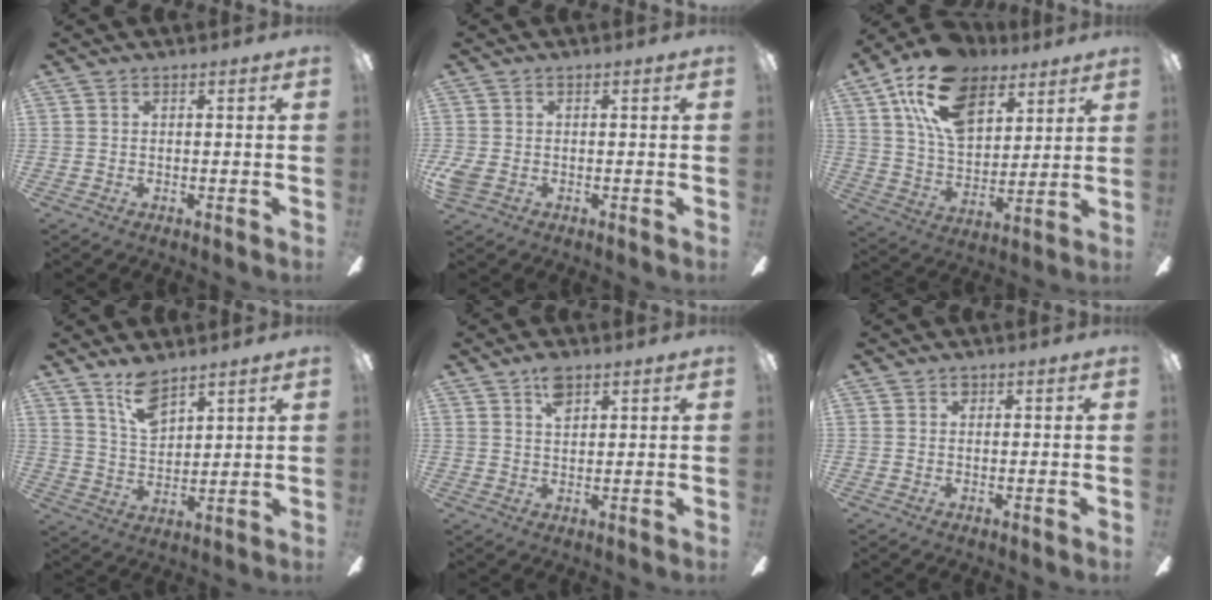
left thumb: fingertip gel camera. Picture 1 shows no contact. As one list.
[{"total": 3.1, "force": [-0.9, 2.2, 2.1], "torque": [-0.055, -0.001, -0.021]}, {"total": 18.6, "force": [11.1, 10.7, 10.4], "torque": [-0.188, -0.036, 0.204]}, {"total": 9.1, "force": [6.9, 3.9, 4.6], "torque": [-0.085, -0.032, 0.124]}, {"total": 4.6, "force": [2.7, 2.4, 2.9], "torque": [-0.048, -0.001, 0.046]}, {"total": 0.8, "force": [0.4, 0.6, 0.4], "torque": [-0.008, 0.003, 0.006]}]